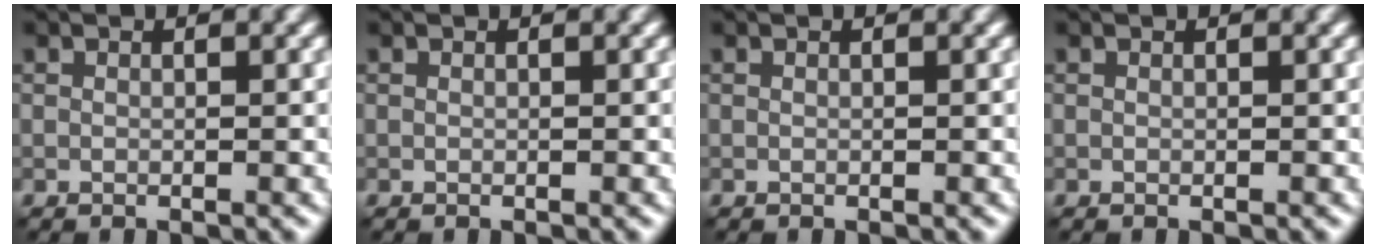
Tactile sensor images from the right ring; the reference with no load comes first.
{"total": 0.0}
{"total": 0.0}
{"total": 0.0}